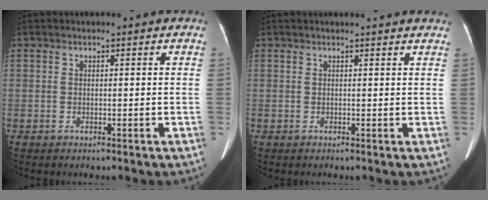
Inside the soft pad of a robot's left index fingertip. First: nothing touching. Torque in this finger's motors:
{"motor_torque": [0.49, -0.80, 0.04, 0.04]}